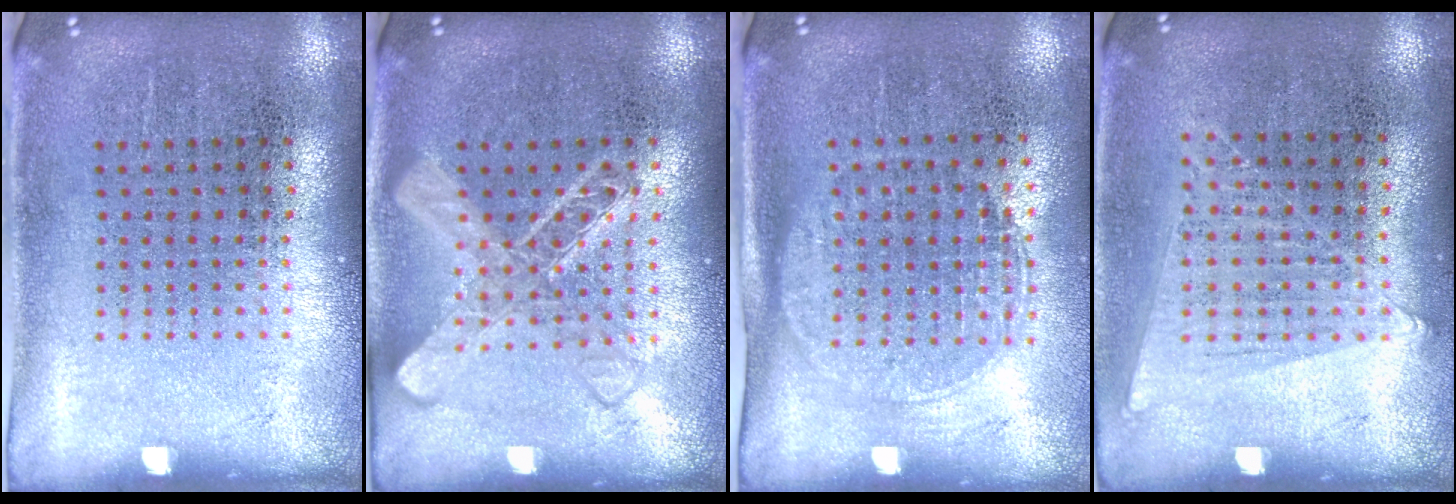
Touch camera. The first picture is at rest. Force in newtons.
{"total": 2.9, "press": 2.9, "slide": 0.5}
{"total": 1.5, "press": 1.3, "slide": 0.8}
{"total": 1.0, "press": 0.9, "slide": 0.4}